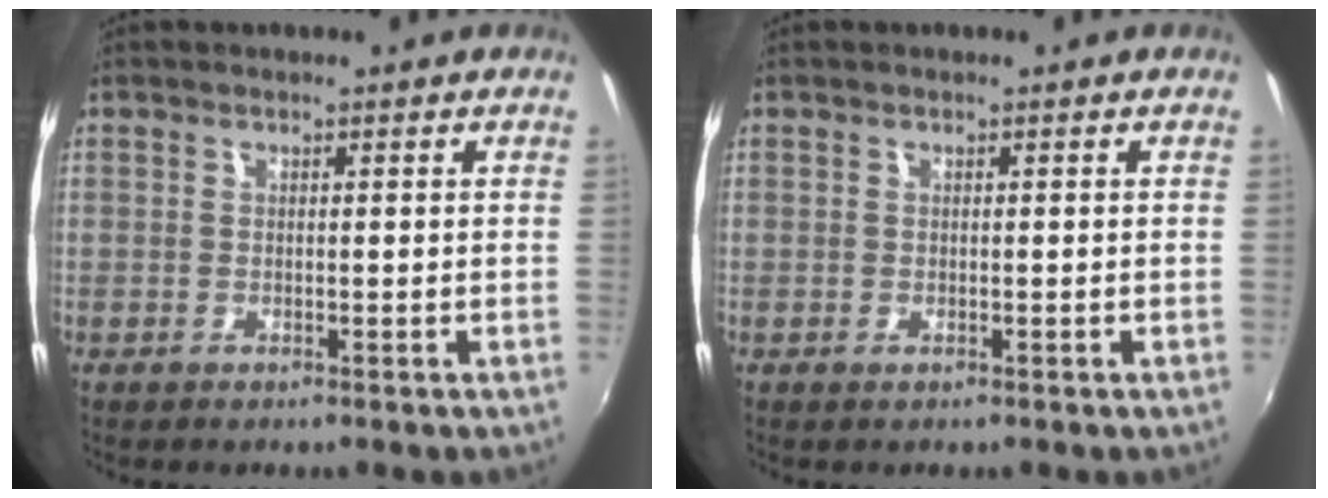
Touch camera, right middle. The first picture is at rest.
{"total": 0.0}